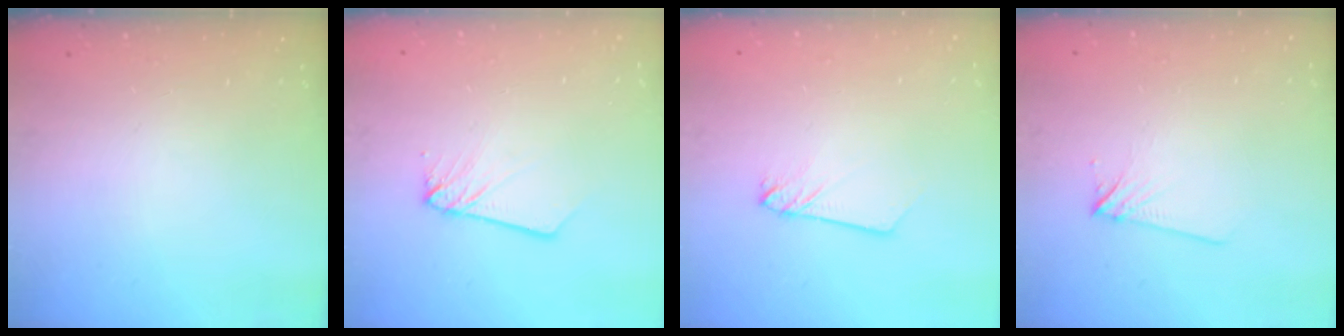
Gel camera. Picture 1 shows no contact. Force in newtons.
{"total": 2.5, "press": 2.5, "slide": 0.1}
{"total": 2.2, "press": 2.2, "slide": 0.1}
{"total": 5.0, "press": 5.0, "slide": 0.8}